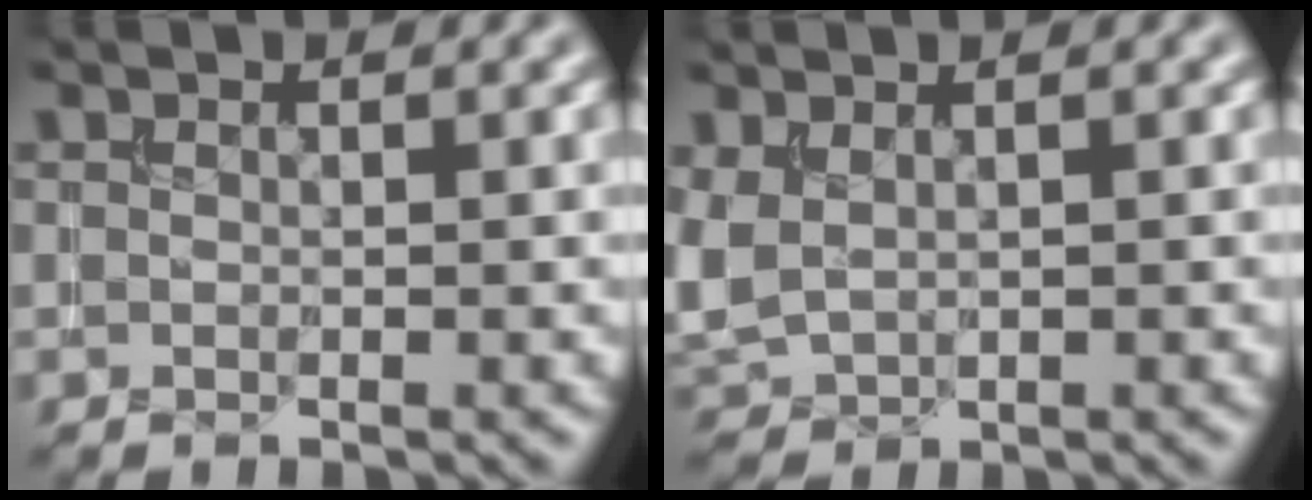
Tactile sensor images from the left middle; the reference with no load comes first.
{"total": 2.9, "force": [0.7, 1.9, 2.0], "torque": [-0.062, 0.000, 0.020]}